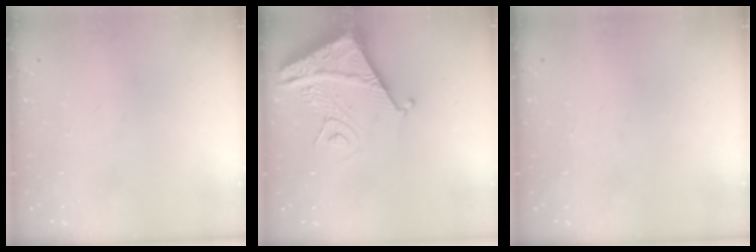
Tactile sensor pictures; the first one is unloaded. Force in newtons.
{"total": 10.0, "press": 9.9, "slide": 1.3}
{"total": 1.6, "press": 1.5, "slide": 0.1}